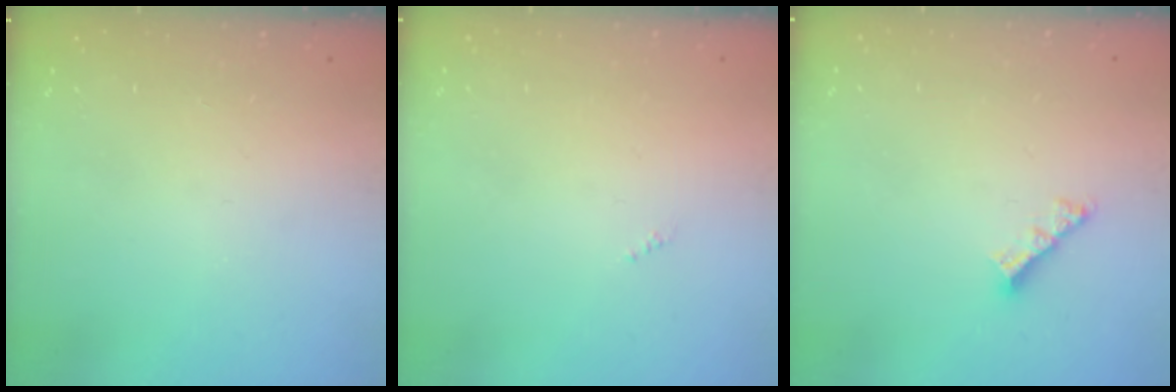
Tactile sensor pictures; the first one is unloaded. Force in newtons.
{"total": 0.0}
{"total": 4.2, "press": 4.2, "slide": 0.3}